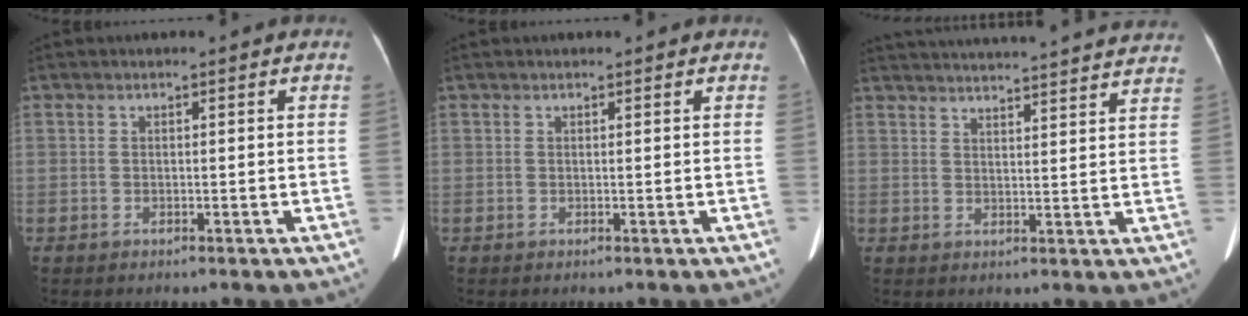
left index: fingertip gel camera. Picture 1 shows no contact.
{"total": 1.6, "force": [1.5, 0.3, 0.5], "torque": [-0.010, 0.016, 0.019]}
{"total": 28.7, "force": [27.3, 2.4, 8.8], "torque": [-0.155, -0.028, 0.336]}